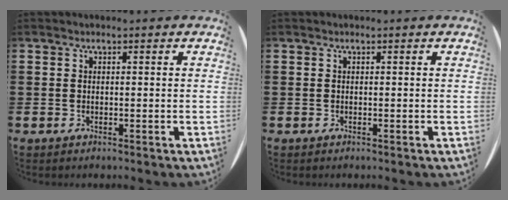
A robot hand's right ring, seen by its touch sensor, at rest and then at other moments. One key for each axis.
{"total": 0.0}